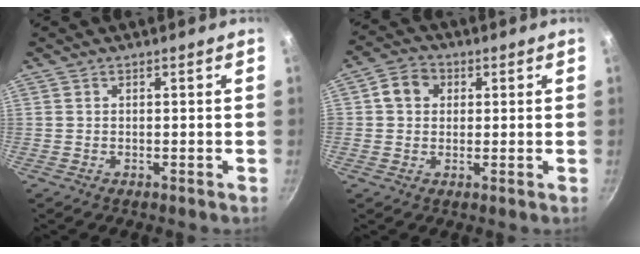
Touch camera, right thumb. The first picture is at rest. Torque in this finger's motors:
{"motor_torque": [-0.28, 0.51, 0.28, 0.35, 0.19]}